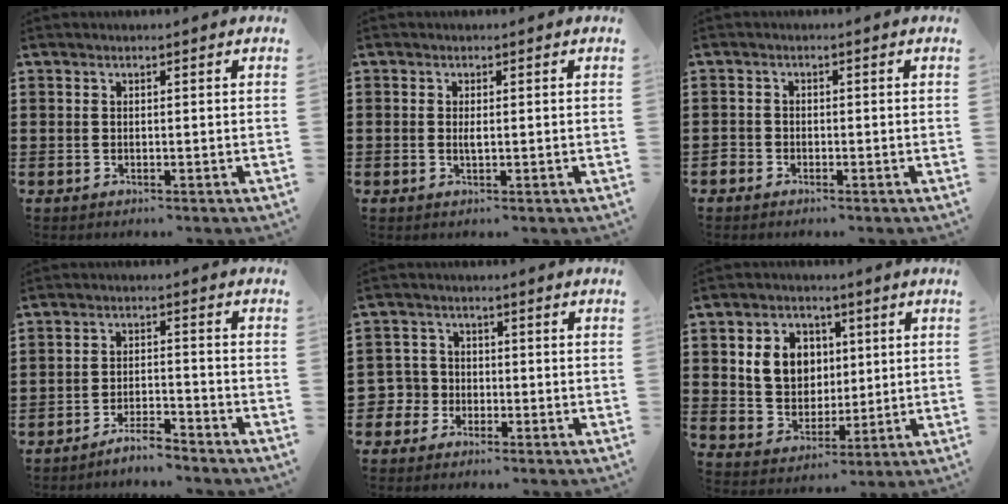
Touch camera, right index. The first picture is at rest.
{"total": 1.1, "force": [-0.1, 0.4, 1.1], "torque": [-0.021, 0.000, -0.001]}
{"total": 1.4, "force": [-1.1, 0.8, 0.0], "torque": [-0.004, 0.004, -0.026]}
{"total": 3.8, "force": [-3.8, 0.1, 0.8], "torque": [-0.016, 0.006, -0.076]}
{"total": 3.7, "force": [-1.8, 3.1, 0.6], "torque": [-0.040, 0.001, -0.044]}
{"total": 7.5, "force": [2.0, 6.5, 3.3], "torque": [-0.077, 0.017, 0.032]}